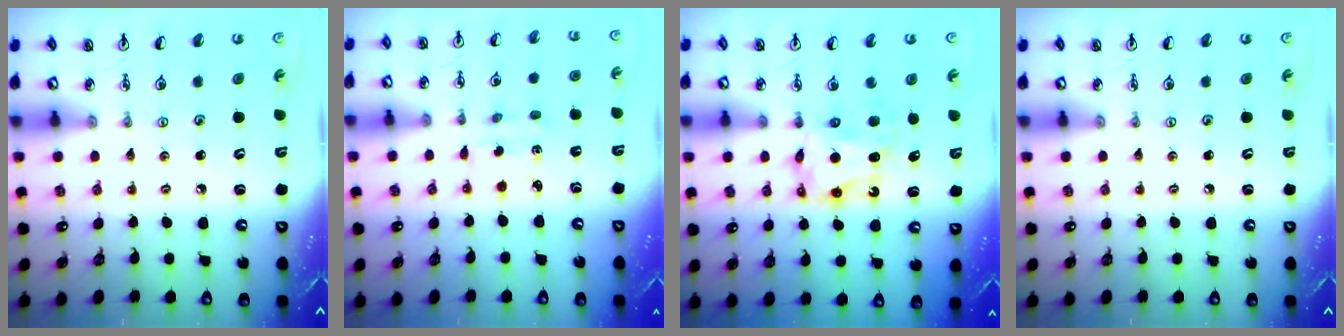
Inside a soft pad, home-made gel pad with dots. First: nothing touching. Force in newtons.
{"total": 2.1, "press": 2.0, "slide": 0.7}
{"total": 7.2, "press": 7.1, "slide": 0.6}
{"total": 0.0}